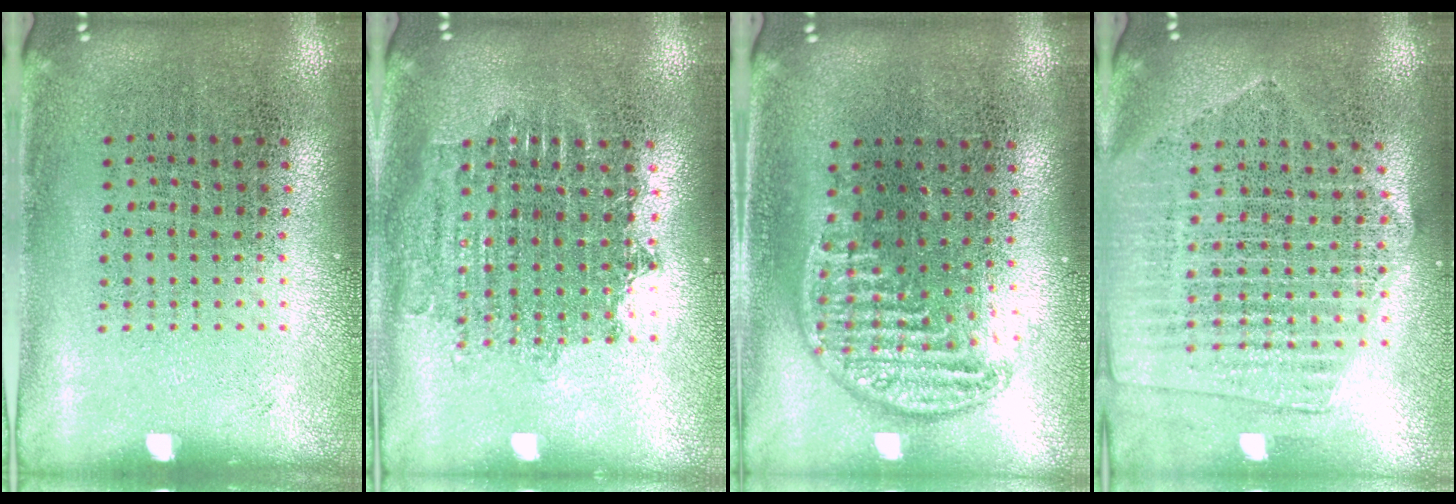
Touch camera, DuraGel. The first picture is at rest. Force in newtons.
{"total": 1.7, "press": 1.4, "slide": 1.0}
{"total": 1.1, "press": 1.0, "slide": 0.4}
{"total": 2.0, "press": 1.8, "slide": 0.9}